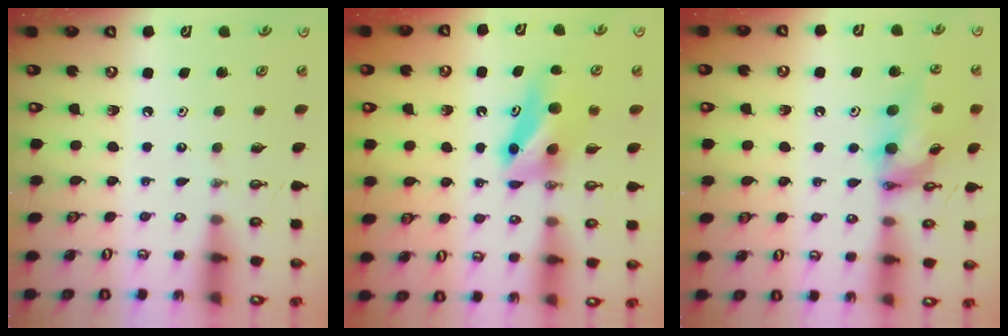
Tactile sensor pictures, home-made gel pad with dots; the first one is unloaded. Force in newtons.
{"total": 7.0, "press": 6.5, "slide": 2.5}
{"total": 15.1, "press": 15.0, "slide": 1.5}